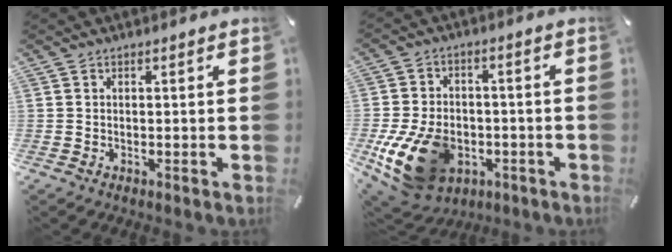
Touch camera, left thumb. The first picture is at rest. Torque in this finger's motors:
{"motor_torque": [2.12, 2.89, 0.94, 0.21, 0.29]}